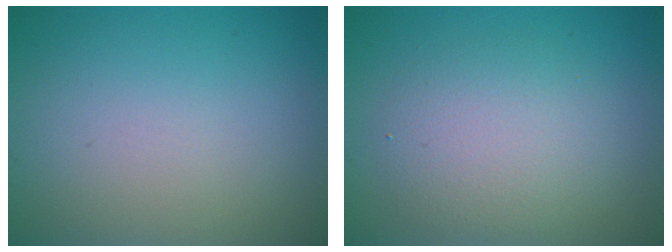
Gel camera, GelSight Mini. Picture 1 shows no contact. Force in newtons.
{"total": 3.9, "press": 3.9, "slide": 0.3}